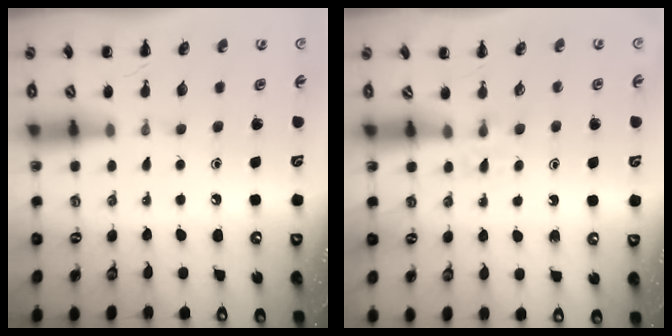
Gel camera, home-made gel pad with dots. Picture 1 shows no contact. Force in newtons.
{"total": 2.4, "press": 2.0, "slide": 1.2}